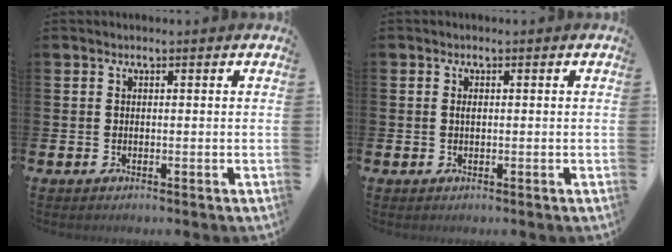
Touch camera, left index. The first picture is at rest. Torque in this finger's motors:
{"motor_torque": [0.38, 0.56, -0.37, -0.06]}